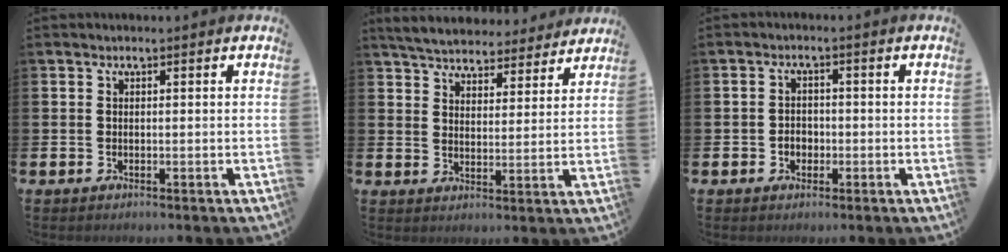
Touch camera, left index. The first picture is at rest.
{"total": 5.5, "force": [5.4, 1.1, 0.6], "torque": [-0.035, -0.034, 0.094]}
{"total": 2.1, "force": [-0.7, 1.8, 0.9], "torque": [-0.004, -0.002, -0.019]}